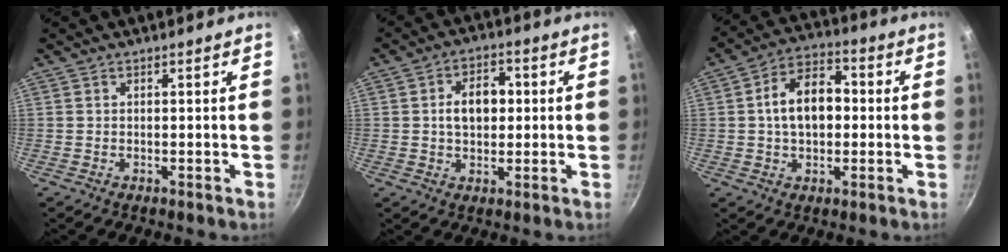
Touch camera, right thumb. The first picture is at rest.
{"total": 7.8, "force": [0.7, 5.2, 5.8], "torque": [-0.074, 0.013, 0.008]}
{"total": 11.5, "force": [0.6, 7.4, 8.8], "torque": [-0.131, 0.026, 0.002]}